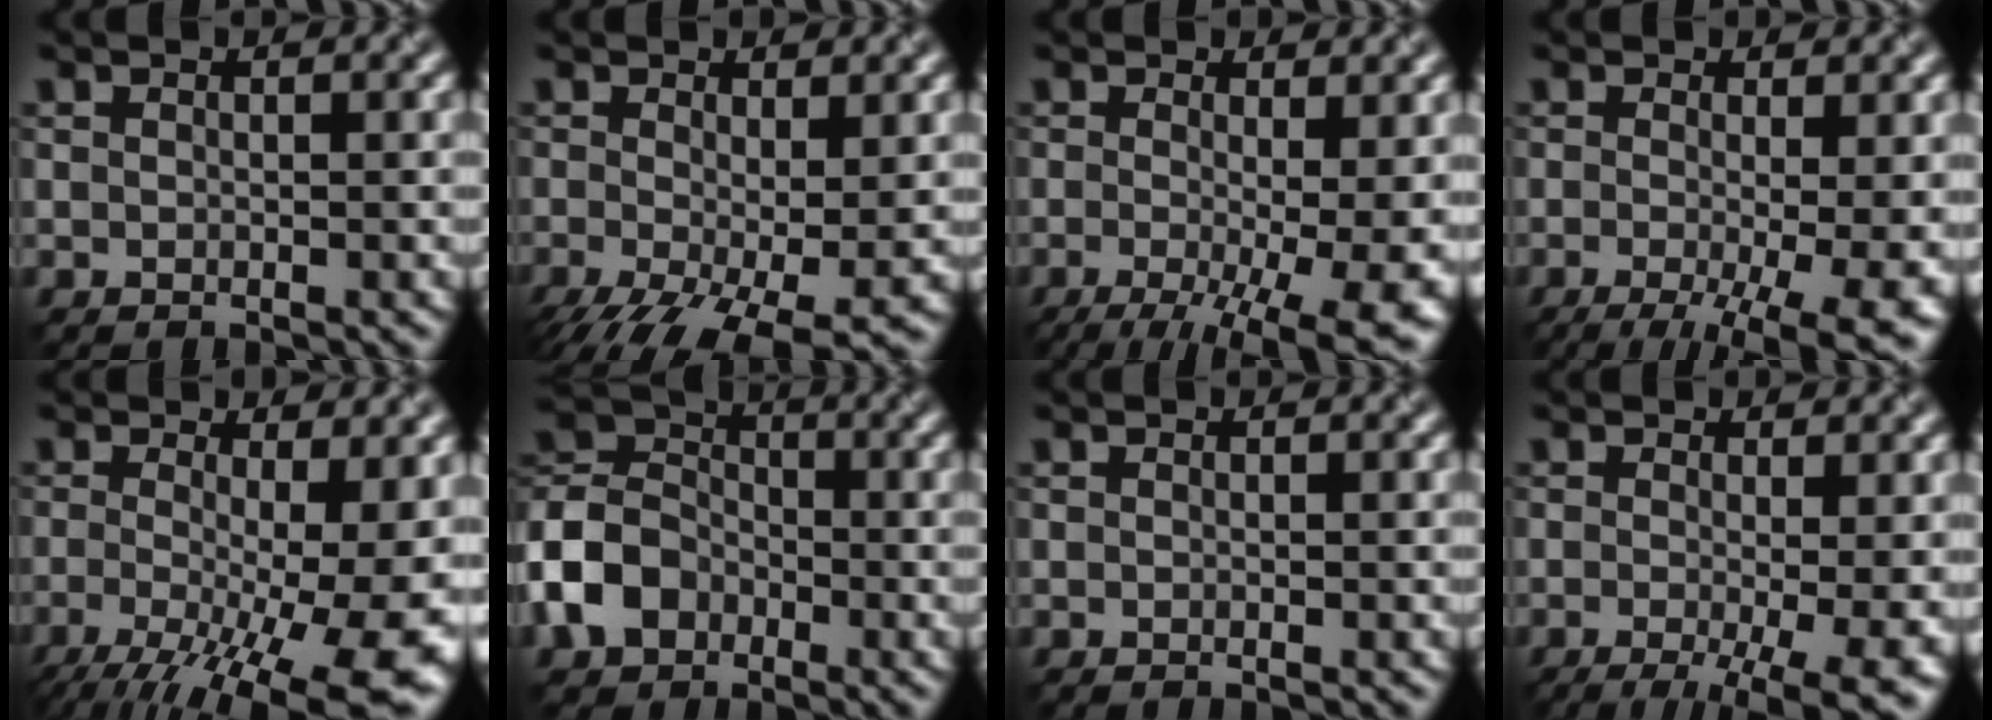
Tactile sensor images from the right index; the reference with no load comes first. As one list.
[{"total": 8.8, "force": [-3.6, 3.5, 7.3], "torque": [-0.145, -0.034, -0.053]}, {"total": 11.3, "force": [-2.4, 4.0, 10.2], "torque": [-0.143, -0.022, -0.020]}, {"total": 9.7, "force": [-2.6, 3.2, 8.8], "torque": [-0.110, -0.018, -0.026]}, {"total": 16.5, "force": [-4.1, 6.0, 14.8], "torque": [-0.209, -0.031, -0.047]}, {"total": 6.8, "force": [-2.9, 5.2, 3.3], "torque": [-0.072, 0.009, -0.081]}, {"total": 0.0}, {"total": 7.4, "force": [-1.9, 1.9, 6.8], "torque": [-0.082, -0.014, -0.020]}]